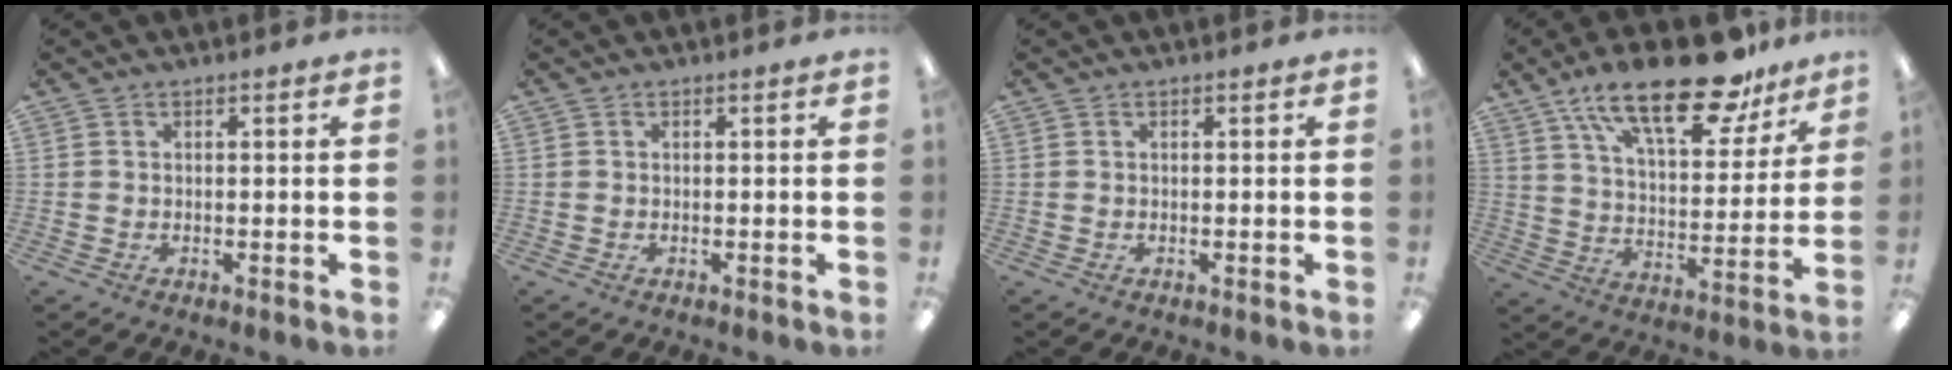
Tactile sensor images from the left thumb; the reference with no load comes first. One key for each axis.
{"total": 0.0}
{"total": 0.0}
{"total": 22.8, "fx": 15.4, "fy": 8.9, "fz": 14.2, "tx": -0.217, "ty": -0.085, "tz": 0.259}